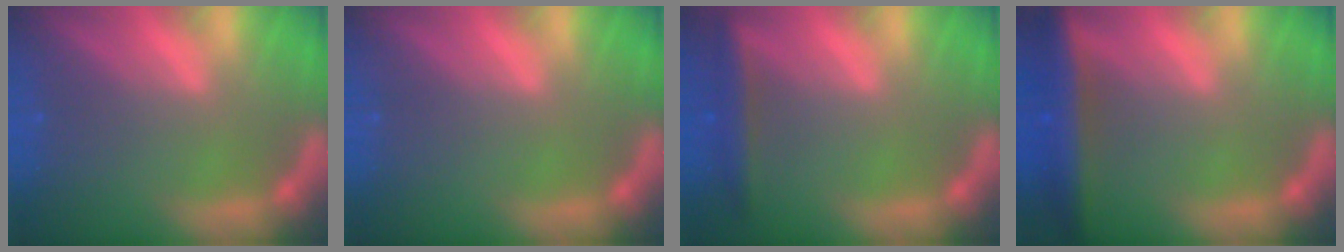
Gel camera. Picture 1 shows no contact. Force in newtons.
{"total": 0.0}
{"total": 2.9}
{"total": 6.0}